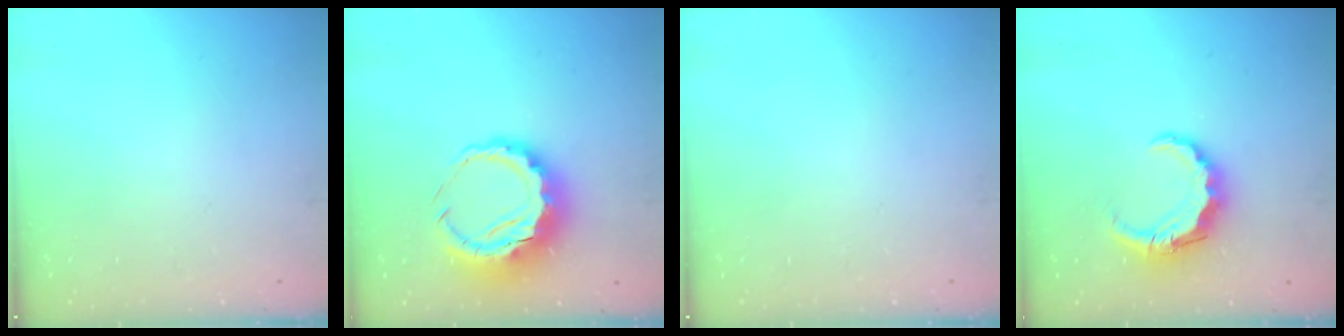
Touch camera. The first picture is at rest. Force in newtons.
{"total": 10.0, "press": 9.7, "slide": 2.4}
{"total": 0.0}
{"total": 8.2, "press": 8.2, "slide": 0.4}